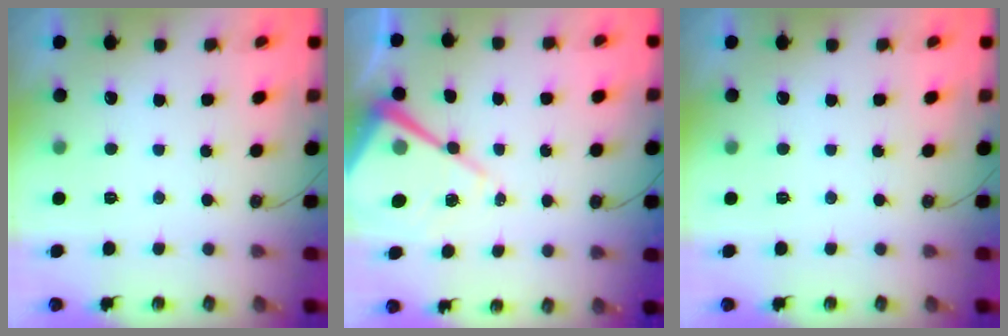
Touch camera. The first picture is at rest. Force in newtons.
{"total": 13.7, "press": 13.6, "slide": 1.2}
{"total": 0.0}